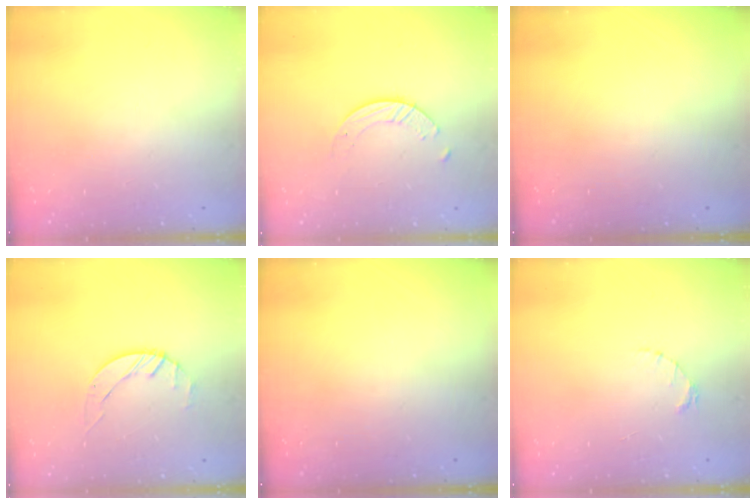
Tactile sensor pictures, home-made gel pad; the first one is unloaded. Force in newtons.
{"total": 4.5, "press": 4.5, "slide": 0.3}
{"total": 0.0}
{"total": 1.4, "press": 1.4, "slide": 0.2}
{"total": 0.0}
{"total": 1.6, "press": 1.5, "slide": 0.3}